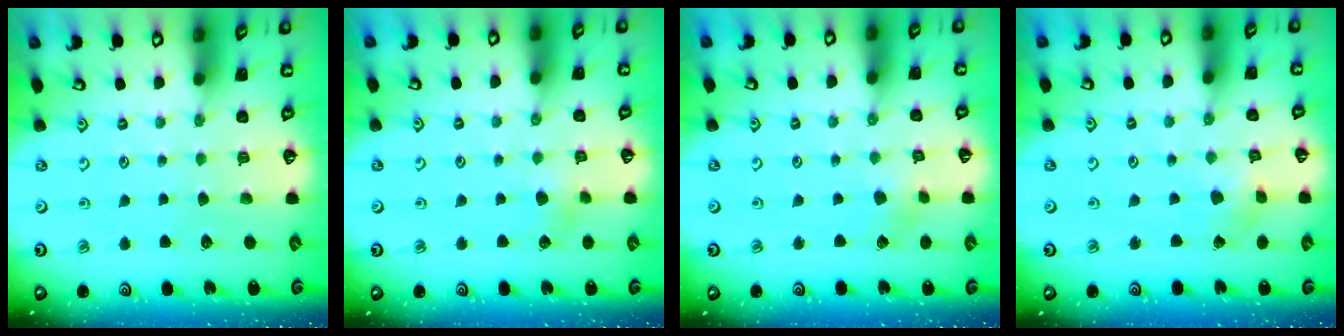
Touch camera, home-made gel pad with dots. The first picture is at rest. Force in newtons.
{"total": 3.0, "press": 3.0, "slide": 0.4}
{"total": 2.4, "press": 2.2, "slide": 0.9}
{"total": 2.4, "press": 2.4, "slide": 0.3}